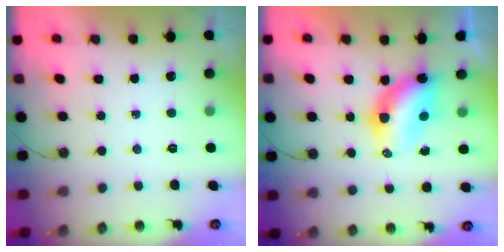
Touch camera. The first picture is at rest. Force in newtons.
{"total": 8.6, "press": 7.8, "slide": 3.6}